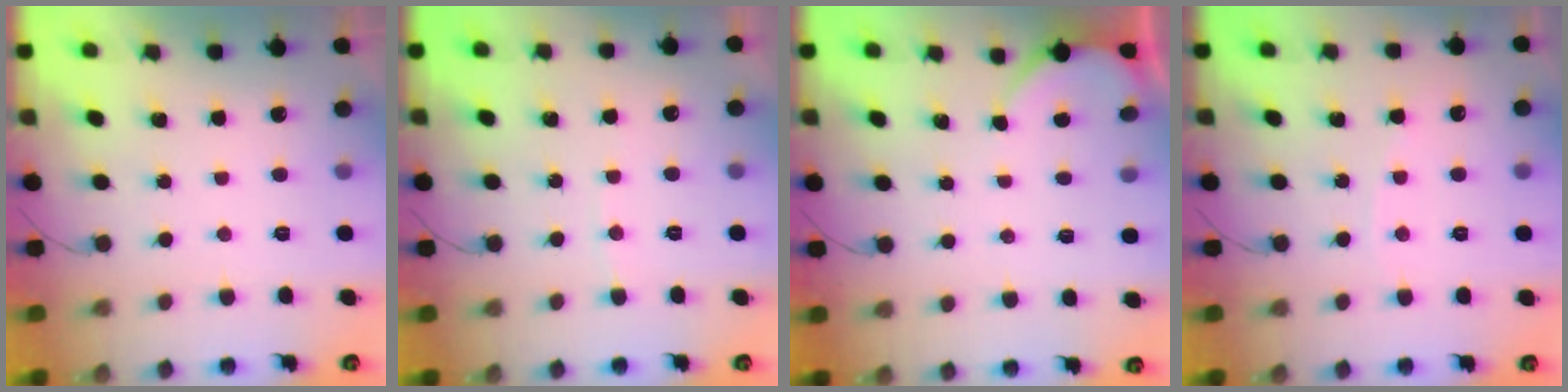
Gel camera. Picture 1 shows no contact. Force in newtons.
{"total": 2.5, "press": 2.5, "slide": 0.3}
{"total": 2.3, "press": 2.3, "slide": 0.3}
{"total": 3.2, "press": 3.1, "slide": 0.4}